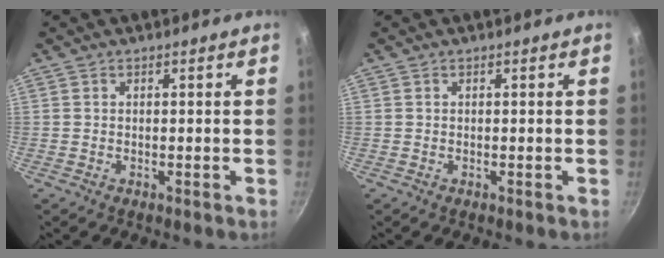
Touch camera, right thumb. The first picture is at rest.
{"total": 0.0}